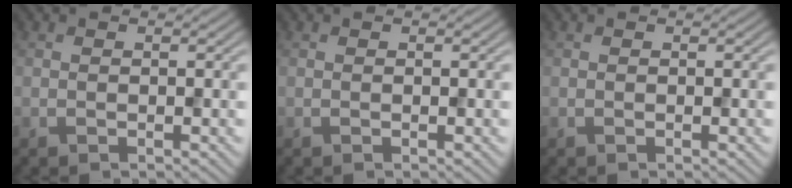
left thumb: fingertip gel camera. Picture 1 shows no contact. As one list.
[{"total": 0.0}, {"total": 0.0}]